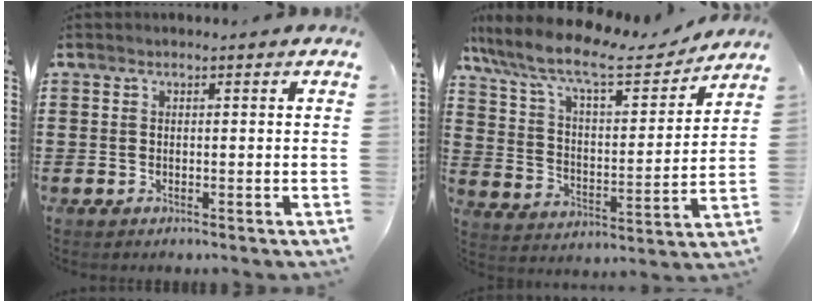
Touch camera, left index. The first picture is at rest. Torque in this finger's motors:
{"motor_torque": [2.14, 0.00, 1.05, 0.21]}